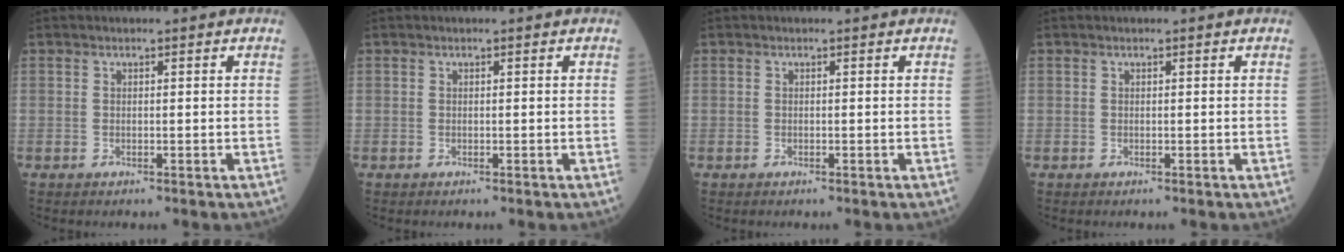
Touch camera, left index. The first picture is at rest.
{"total": 0.0}
{"total": 0.0}
{"total": 0.0}